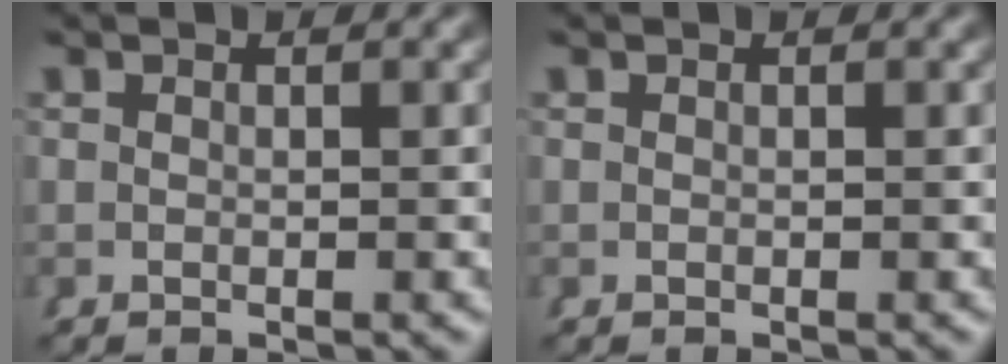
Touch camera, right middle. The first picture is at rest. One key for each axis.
{"total": 0.0}